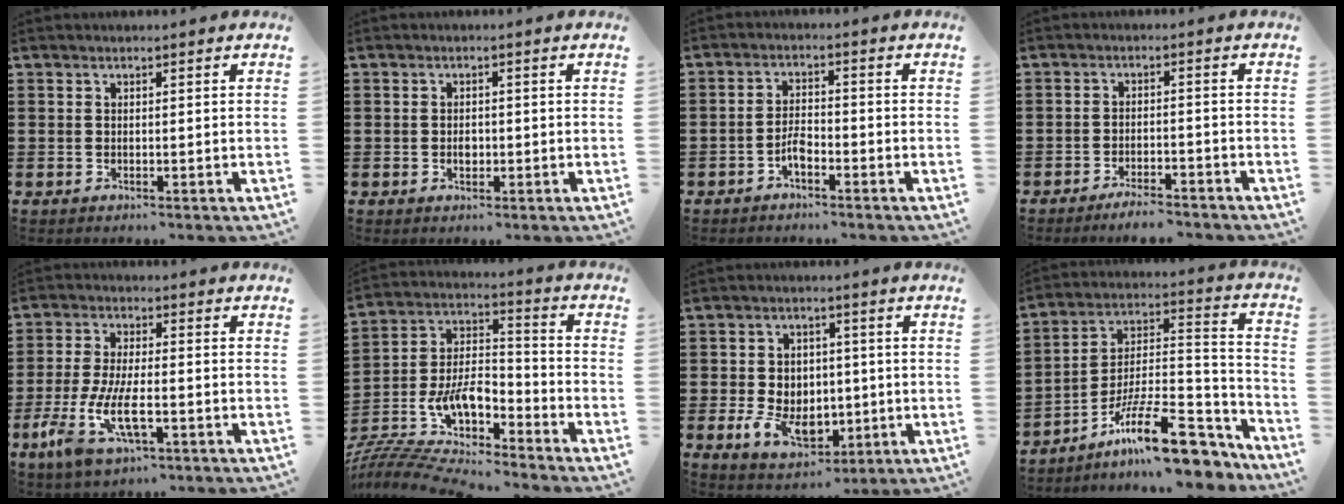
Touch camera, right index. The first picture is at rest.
{"total": 1.6, "force": [-0.3, 1.0, 1.2], "torque": [-0.015, 0.001, -0.008]}
{"total": 2.9, "force": [-1.8, 1.1, 2.0], "torque": [-0.044, 0.003, -0.037]}
{"total": 3.1, "force": [-2.9, 0.1, 0.8], "torque": [-0.016, 0.003, -0.058]}
{"total": 9.6, "force": [-3.6, 3.6, 8.1], "torque": [-0.185, -0.014, -0.067]}
{"total": 10.0, "force": [-6.4, 4.7, 6.1], "torque": [-0.143, -0.005, -0.126]}
{"total": 7.8, "force": [-1.4, 6.1, 4.7], "torque": [-0.110, 0.010, -0.027]}
{"total": 15.7, "force": [-10.6, 4.1, 10.8], "torque": [-0.169, 0.030, -0.183]}